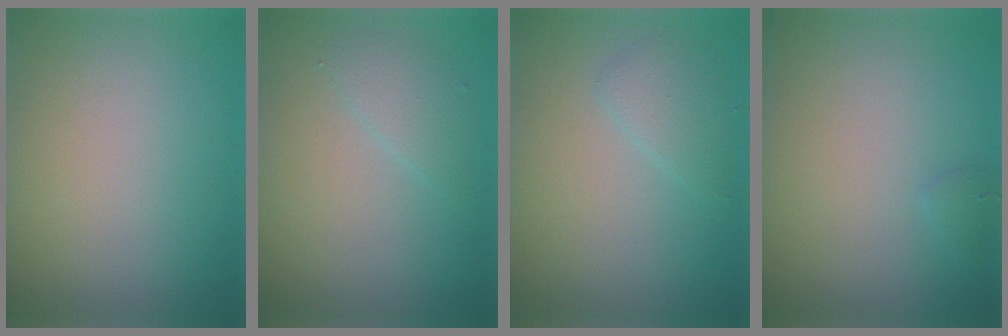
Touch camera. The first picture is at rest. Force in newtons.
{"total": 1.6, "press": 1.6, "slide": 0.3}
{"total": 1.8, "press": 1.8, "slide": 0.1}
{"total": 0.6, "press": 0.6, "slide": 0.1}